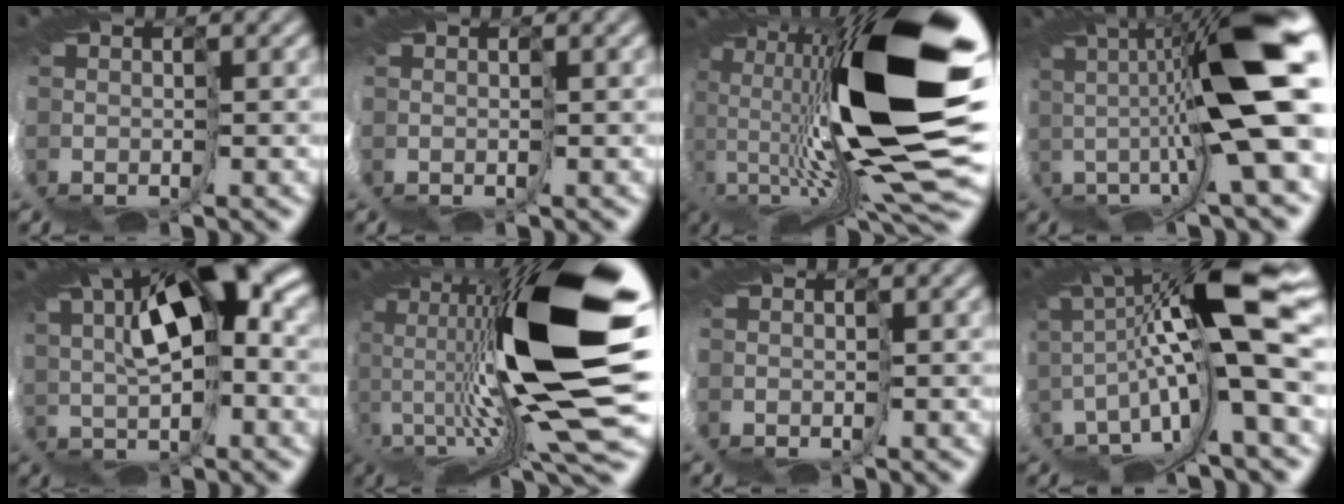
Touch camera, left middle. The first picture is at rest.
{"total": 0.5, "force": [0.1, -0.3, 0.4], "torque": [-0.005, 0.003, 0.006]}
{"total": 16.2, "force": [6.4, 4.0, 14.4], "torque": [-0.278, -0.015, 0.094]}
{"total": 10.0, "force": [3.6, -1.5, 9.2], "torque": [-0.152, 0.021, 0.049]}
{"total": 7.3, "force": [5.1, -0.6, 5.2], "torque": [-0.086, 0.024, 0.075]}
{"total": 15.8, "force": [6.0, 2.4, 14.4], "torque": [-0.264, -0.015, 0.087]}
{"total": 0.0}
{"total": 11.0, "force": [2.6, -0.7, 10.6], "torque": [-0.200, 0.014, 0.037]}